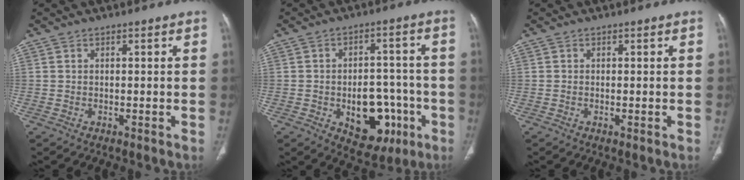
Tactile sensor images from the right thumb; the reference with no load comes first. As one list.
[{"total": 13.7, "force": [-4.4, 8.8, 9.5], "torque": [-0.085, 0.034, -0.046]}, {"total": 0.0}]